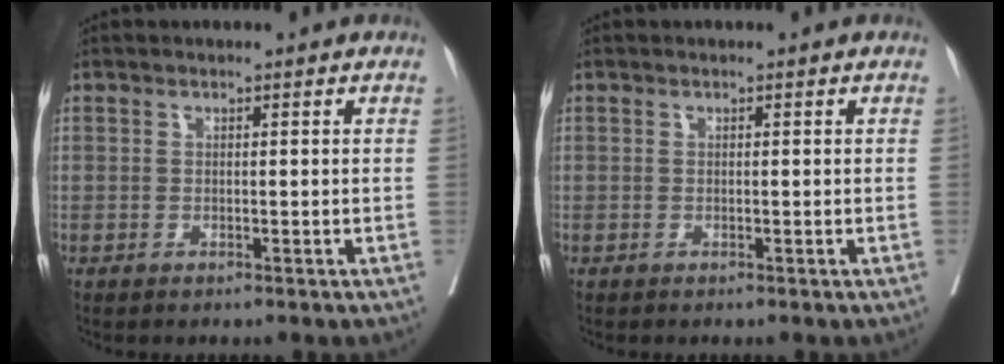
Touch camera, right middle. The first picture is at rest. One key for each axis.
{"total": 0.0}